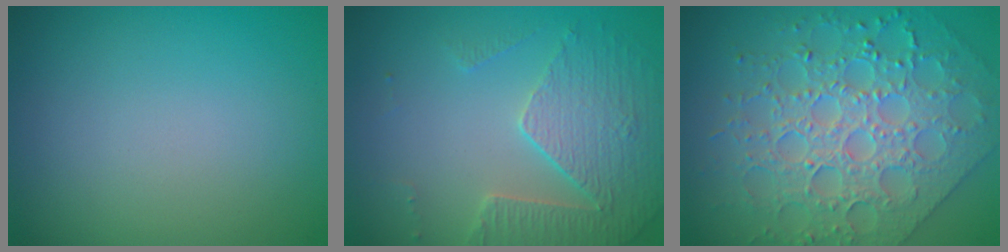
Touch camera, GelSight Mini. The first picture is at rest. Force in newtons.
{"total": 3.6, "press": 3.5, "slide": 1.1}
{"total": 6.3, "press": 5.6, "slide": 2.9}